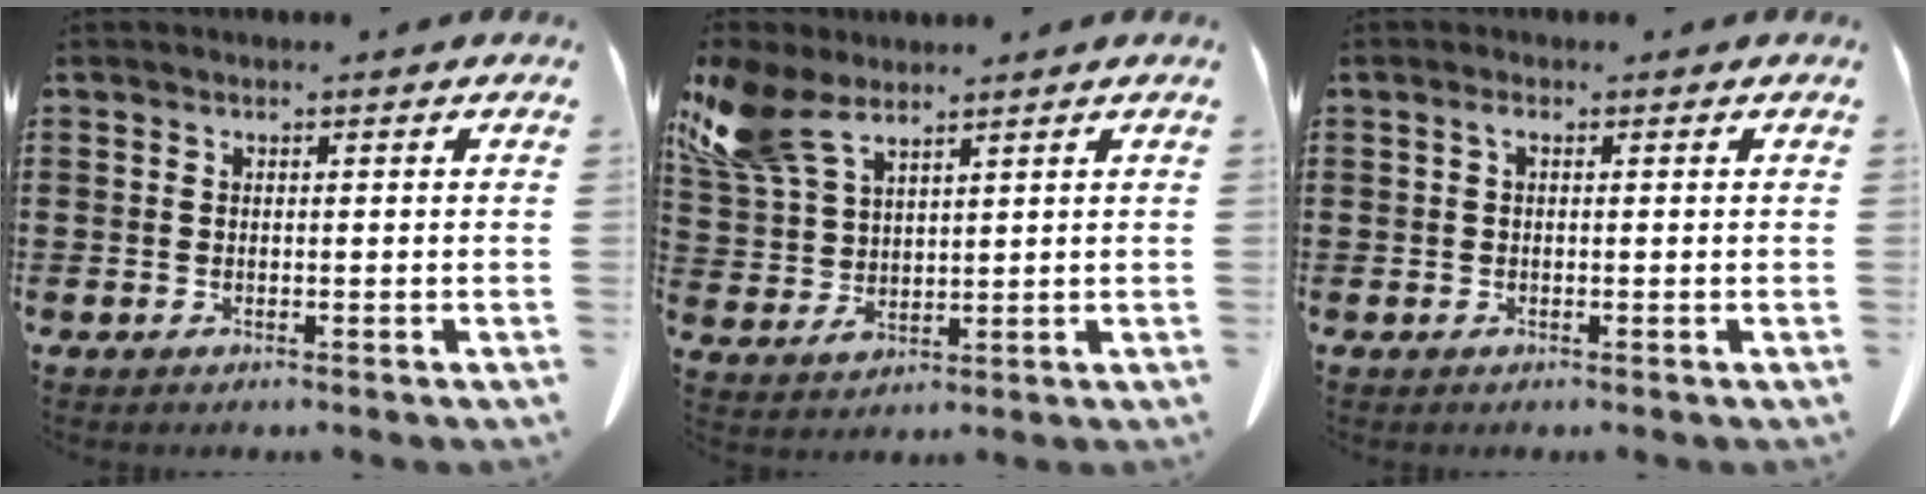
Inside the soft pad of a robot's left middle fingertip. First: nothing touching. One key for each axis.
{"total": 8.9, "fx": 5.9, "fy": 4.1, "fz": 5.3, "tx": -0.137, "ty": -0.009, "tz": 0.112}
{"total": 1.1, "fx": 0.1, "fy": 0.4, "fz": 1.1, "tx": -0.022, "ty": 0.004, "tz": 0.000}